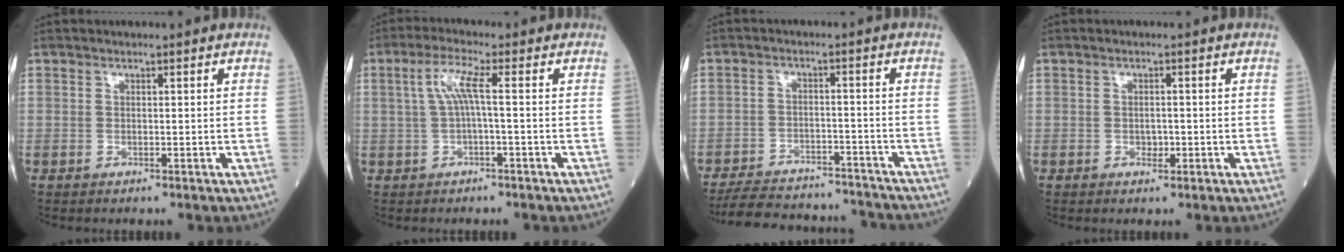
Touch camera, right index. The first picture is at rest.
{"total": 4.3, "force": [0.4, 0.2, 4.3], "torque": [-0.089, 0.019, 0.011]}
{"total": 14.3, "force": [-13.5, 3.5, 3.2], "torque": [-0.057, 0.014, -0.190]}
{"total": 1.3, "force": [-0.4, 0.9, 0.9], "torque": [-0.015, 0.002, -0.003]}